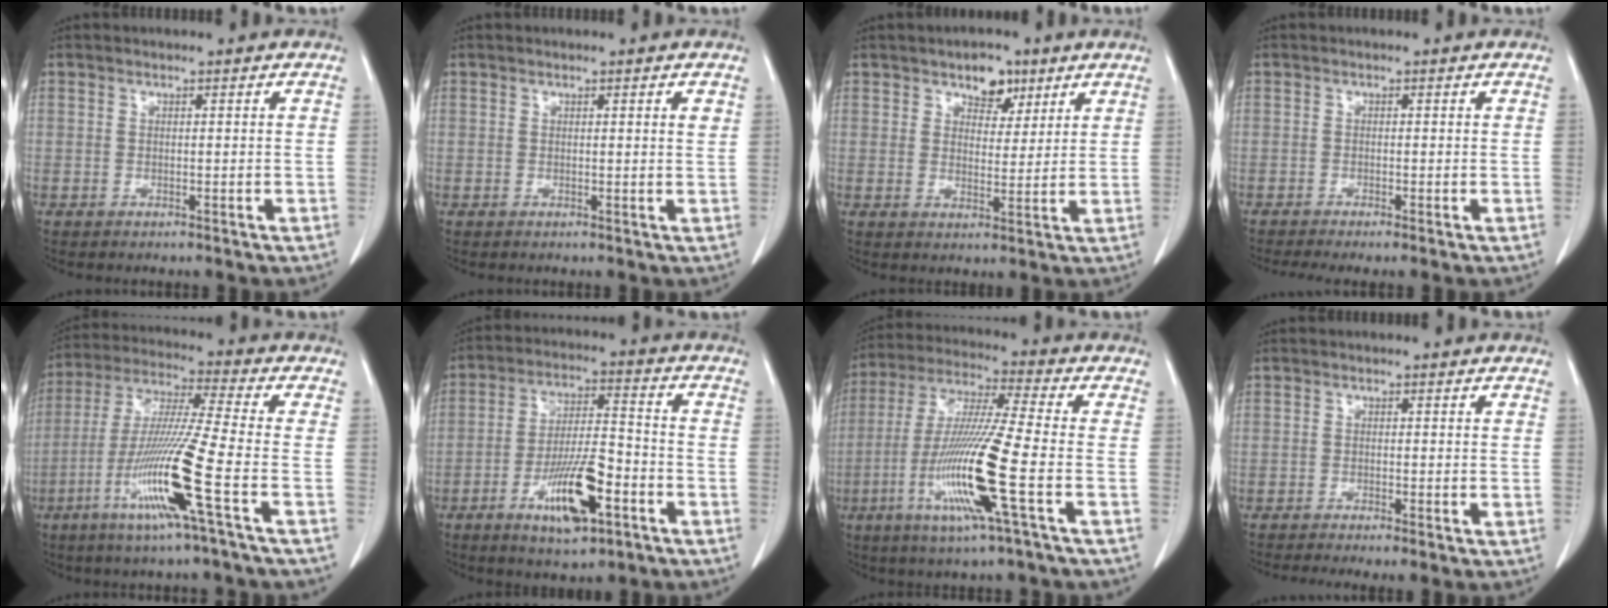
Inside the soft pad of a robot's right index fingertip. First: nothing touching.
{"total": 1.1, "force": [0.6, 0.0, 0.9], "torque": [-0.012, -0.001, 0.005]}
{"total": 5.1, "force": [3.2, 3.0, 2.6], "torque": [-0.030, 0.005, 0.049]}
{"total": 2.7, "force": [-1.9, 0.2, 1.9], "torque": [-0.032, -0.007, -0.035]}
{"total": 14.6, "force": [-5.7, -1.7, 13.3], "torque": [-0.270, -0.024, -0.114]}
{"total": 11.6, "force": [-5.4, 2.8, 9.9], "torque": [-0.182, -0.005, -0.090]}
{"total": 15.1, "force": [-4.9, -1.0, 14.3], "torque": [-0.293, -0.022, -0.100]}
{"total": 2.4, "force": [-1.4, 0.5, 1.9], "torque": [-0.032, -0.008, -0.024]}